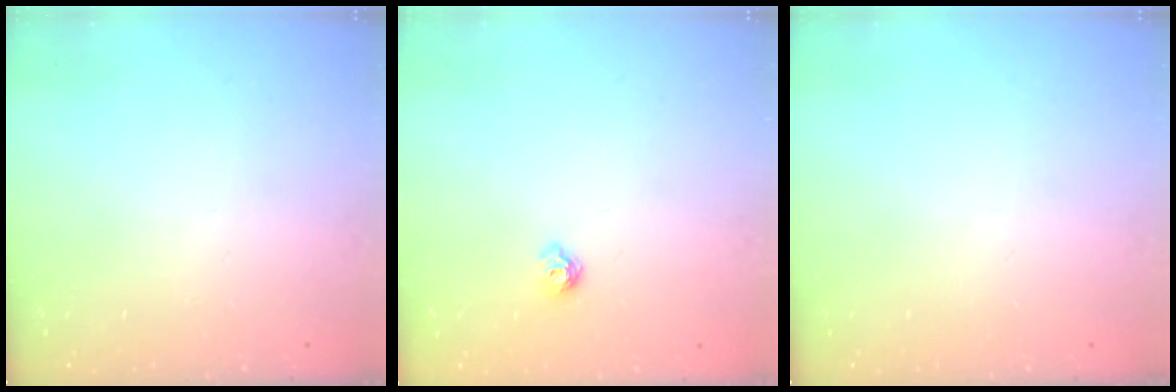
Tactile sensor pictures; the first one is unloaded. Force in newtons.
{"total": 5.6, "press": 5.6, "slide": 0.9}
{"total": 0.0}